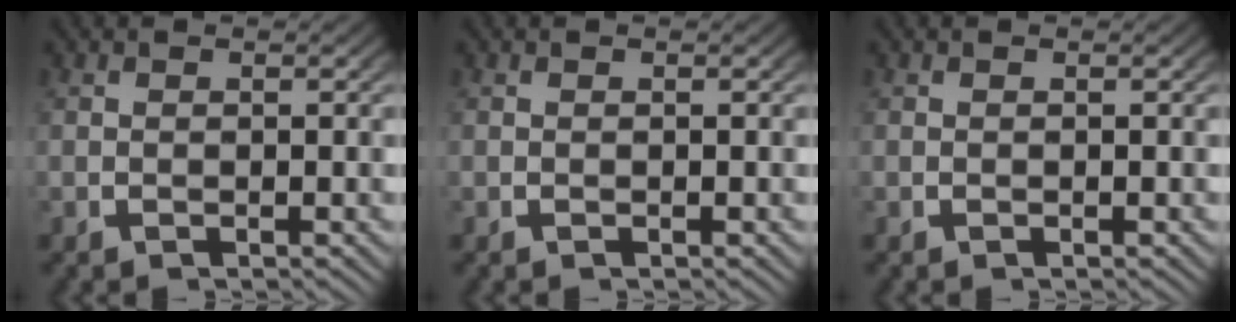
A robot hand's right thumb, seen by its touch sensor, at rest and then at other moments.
{"total": 0.0}
{"total": 0.0}